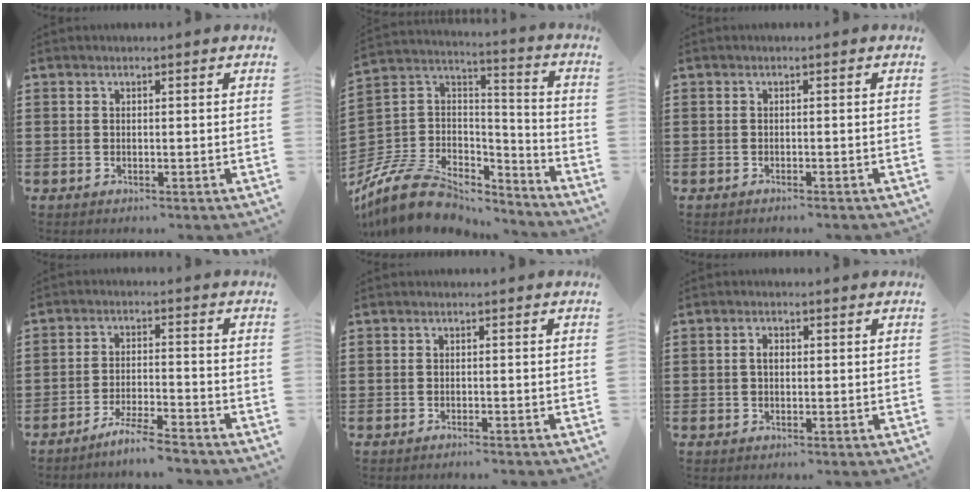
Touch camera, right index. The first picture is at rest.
{"total": 11.0, "force": [-8.2, 5.6, 4.5], "torque": [-0.117, 0.018, -0.161]}
{"total": 0.8, "force": [-0.7, -0.1, 0.1], "torque": [-0.004, -0.002, -0.015]}
{"total": 5.2, "force": [-4.8, -0.5, 1.8], "torque": [-0.045, -0.010, -0.096]}
{"total": 1.0, "force": [-0.9, -0.2, 0.2], "torque": [-0.006, -0.001, -0.018]}
{"total": 1.6, "force": [0.0, 0.9, 1.4], "torque": [-0.027, 0.005, -0.001]}